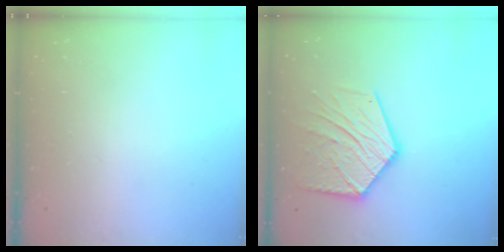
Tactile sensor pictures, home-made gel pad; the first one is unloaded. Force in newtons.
{"total": 17.6, "press": 17.6, "slide": 1.0}